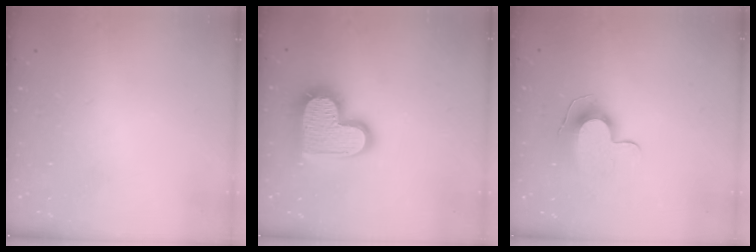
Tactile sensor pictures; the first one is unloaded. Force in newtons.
{"total": 17.7, "press": 17.6, "slide": 1.3}
{"total": 9.4, "press": 9.4, "slide": 0.6}